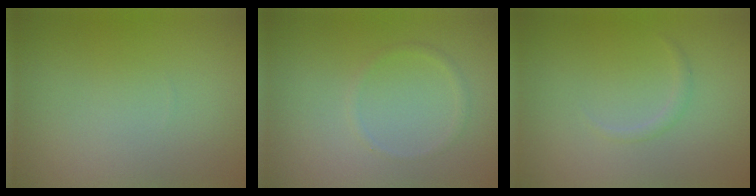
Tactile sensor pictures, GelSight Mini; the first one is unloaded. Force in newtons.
{"total": 0.7, "press": 0.7, "slide": 0.1}
{"total": 0.7, "press": 0.7, "slide": 0.1}